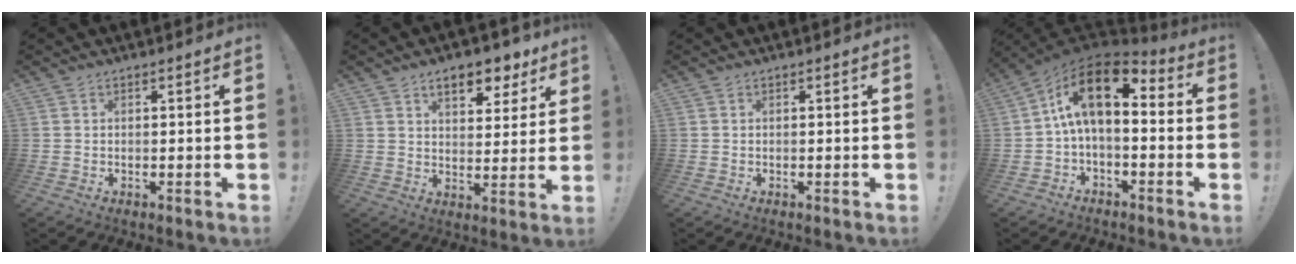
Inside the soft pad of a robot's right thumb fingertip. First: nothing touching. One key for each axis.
{"total": 10.3, "fx": 6.2, "fy": 5.1, "fz": 6.5, "tx": -0.082, "ty": -0.030, "tz": 0.107}
{"total": 0.0}
{"total": 13.9, "fx": 3.7, "fy": 6.7, "fz": 11.6, "tx": -0.199, "ty": -0.010, "tz": 0.067}